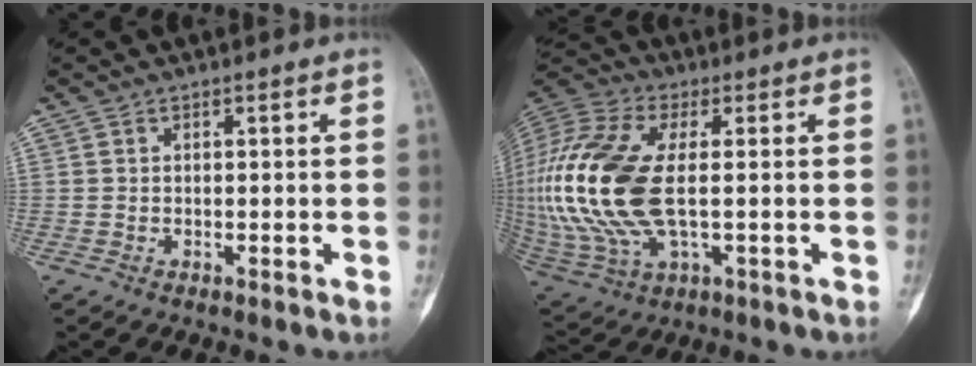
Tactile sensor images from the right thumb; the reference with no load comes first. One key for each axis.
{"total": 24.5, "fx": 0.3, "fy": 12.4, "fz": 21.1, "tx": -0.495, "ty": -0.006, "tz": 0.011}